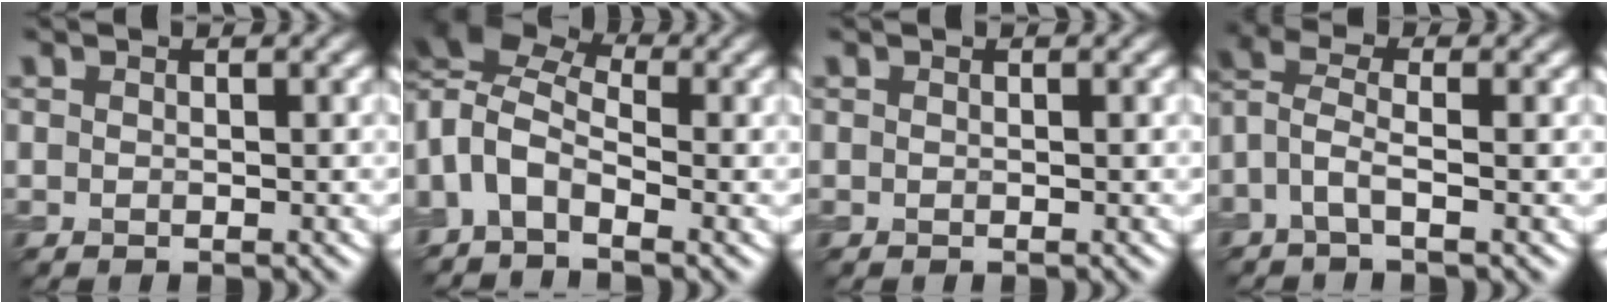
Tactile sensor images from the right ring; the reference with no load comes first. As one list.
[{"total": 7.1, "force": [-0.4, 3.9, 5.9], "torque": [-0.127, 0.013, -0.028]}, {"total": 0.0}, {"total": 2.8, "force": [-0.9, 0.7, 2.5], "torque": [-0.062, 0.008, -0.031]}]